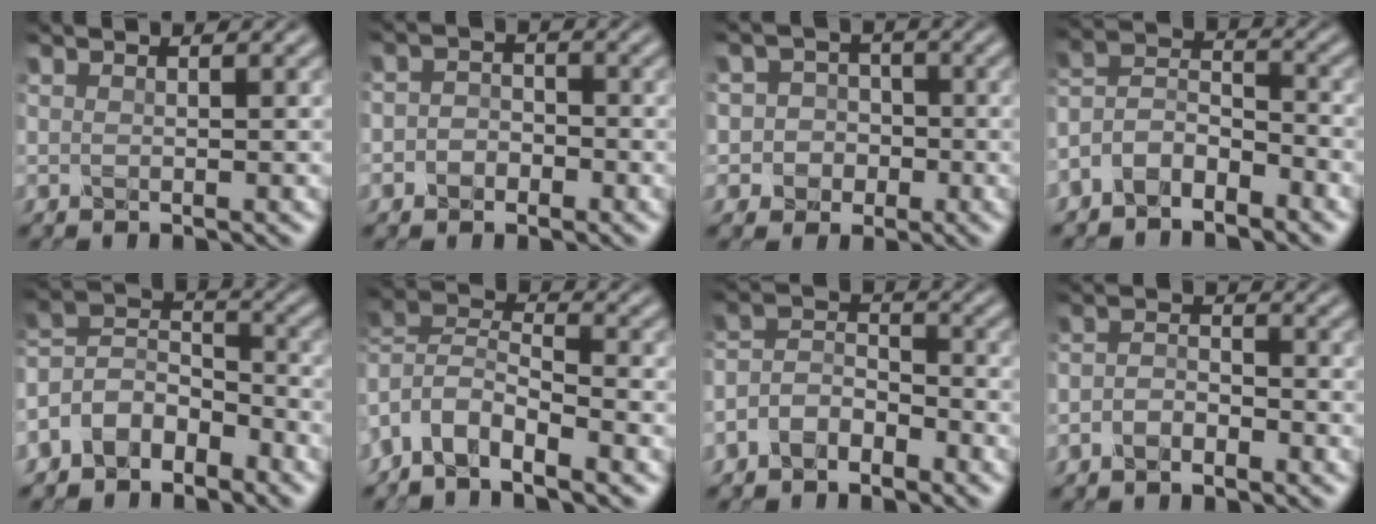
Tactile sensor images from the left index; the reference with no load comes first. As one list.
[{"total": 2.1, "force": [-1.0, 1.7, 0.9], "torque": [-0.008, 0.002, -0.029]}, {"total": 5.1, "force": [-1.3, 4.9, 0.7], "torque": [0.010, 0.014, -0.050]}, {"total": 4.9, "force": [-3.4, 2.5, 2.4], "torque": [-0.048, 0.008, -0.078]}, {"total": 6.0, "force": [-3.9, 3.7, 2.7], "torque": [-0.047, 0.005, -0.091]}, {"total": 6.0, "force": [-3.6, 3.0, 3.7], "torque": [-0.067, 0.004, -0.083]}, {"total": 4.0, "force": [-2.7, 2.3, 1.8], "torque": [-0.037, 0.009, -0.062]}, {"total": 2.2, "force": [-1.3, 1.2, 1.4], "torque": [-0.028, 0.004, -0.030]}]